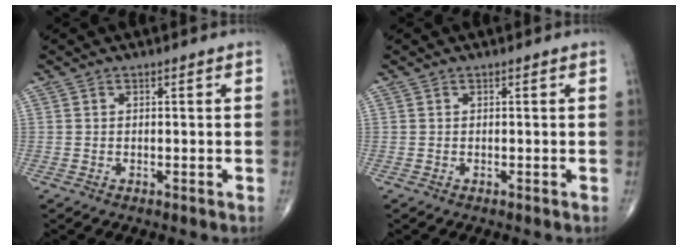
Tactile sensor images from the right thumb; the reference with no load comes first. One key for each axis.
{"total": 0.0}